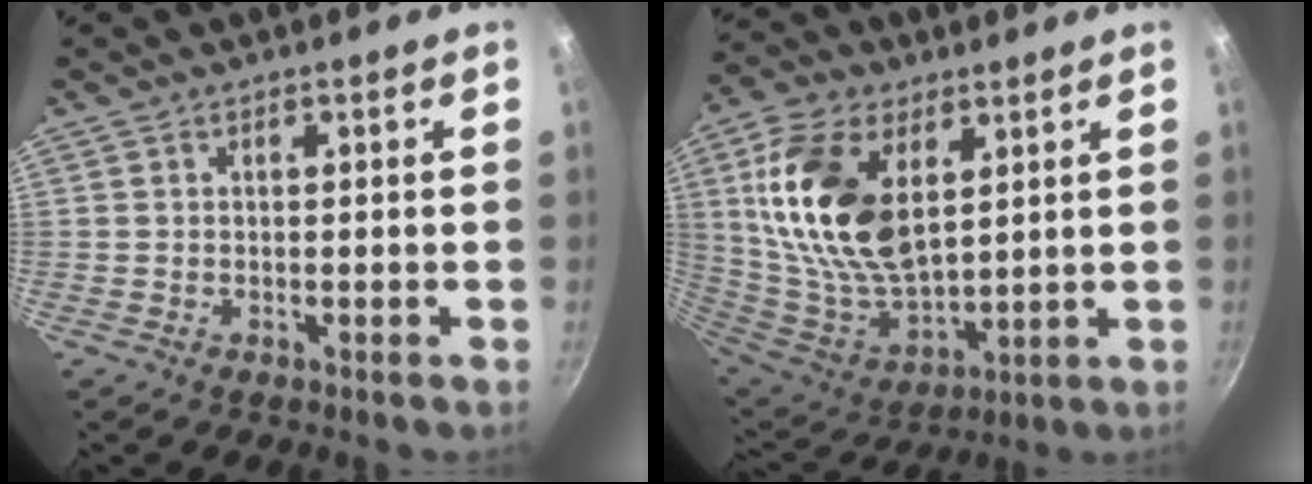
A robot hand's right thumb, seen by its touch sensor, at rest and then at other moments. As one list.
[{"total": 20.9, "force": [6.4, 11.9, 16.0], "torque": [-0.295, -0.029, 0.133]}]